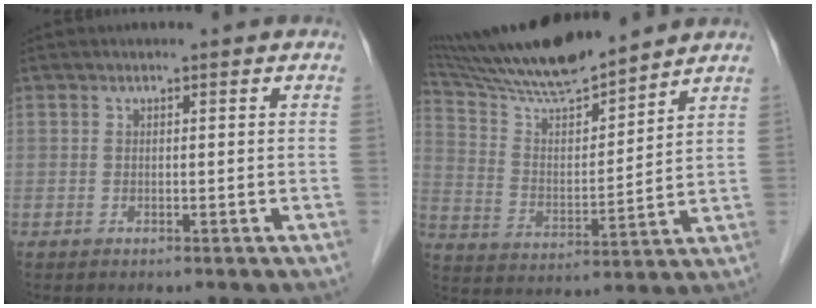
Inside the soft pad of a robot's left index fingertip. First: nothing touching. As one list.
[{"total": 14.9, "force": [13.6, 1.1, 6.1], "torque": [-0.115, 0.005, 0.249]}]